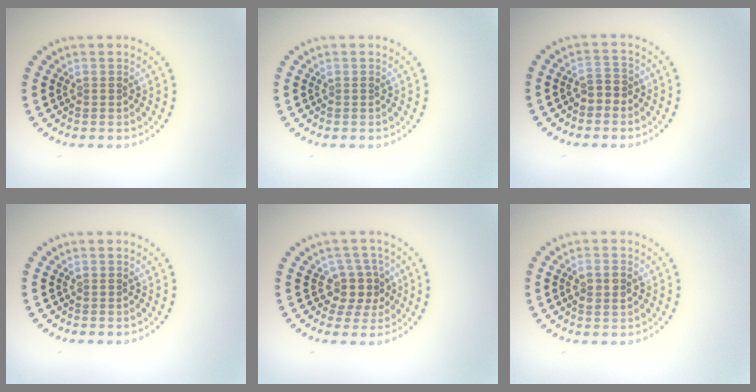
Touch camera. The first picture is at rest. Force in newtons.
{"total": 0.0}
{"total": 1.8, "press": 1.7, "slide": 0.7}
{"total": 0.0}
{"total": 2.9, "press": 2.3, "slide": 1.8}
{"total": 2.1, "press": 2.0, "slide": 0.4}